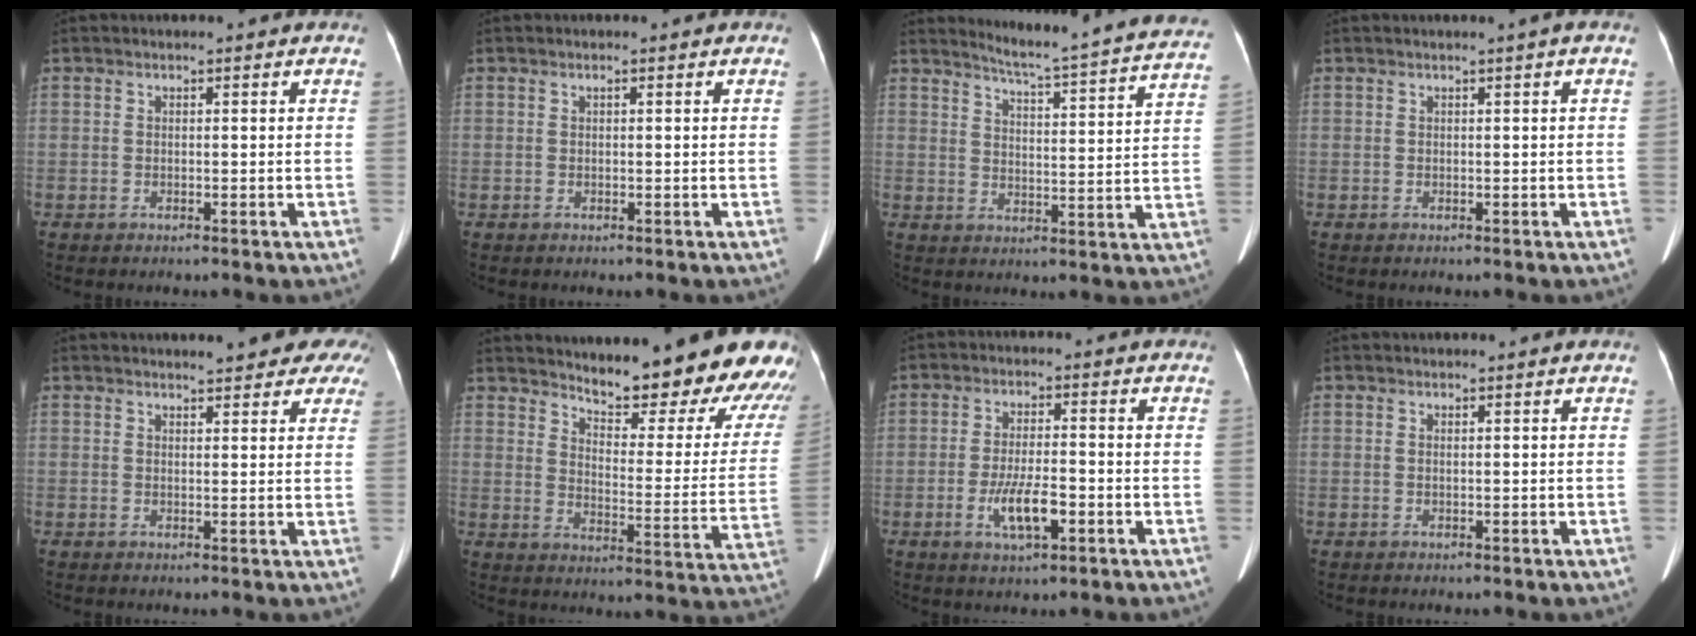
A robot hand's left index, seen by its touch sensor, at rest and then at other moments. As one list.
[{"total": 0.0}, {"total": 21.6, "force": [20.4, -0.6, 7.0], "torque": [-0.108, -0.082, 0.241]}, {"total": 0.6, "force": [0.1, -0.1, 0.5], "torque": [-0.007, 0.002, 0.003]}, {"total": 9.1, "force": [7.1, 2.7, 4.9], "torque": [-0.042, 0.003, 0.069]}, {"total": 23.3, "force": [21.0, 3.6, 9.5], "torque": [-0.113, -0.091, 0.251]}, {"total": 6.5, "force": [-2.3, 1.7, 5.8], "torque": [-0.114, -0.004, -0.038]}, {"total": 0.0}]